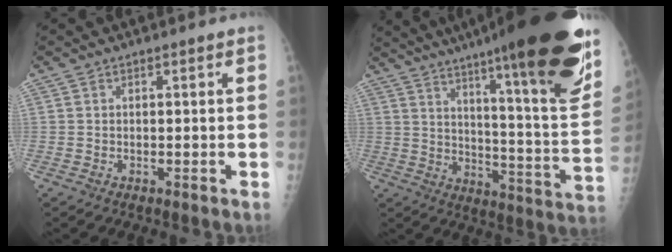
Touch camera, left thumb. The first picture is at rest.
{"total": 31.4, "force": [20.5, 3.8, 23.5], "torque": [-0.283, -0.085, 0.293]}